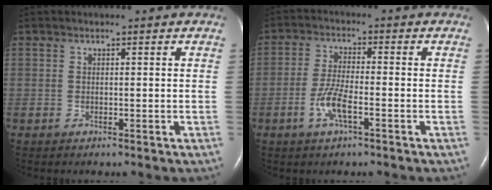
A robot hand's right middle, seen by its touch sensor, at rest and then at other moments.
{"total": 5.0, "force": [-2.1, 0.9, 4.5], "torque": [-0.097, -0.003, -0.043]}